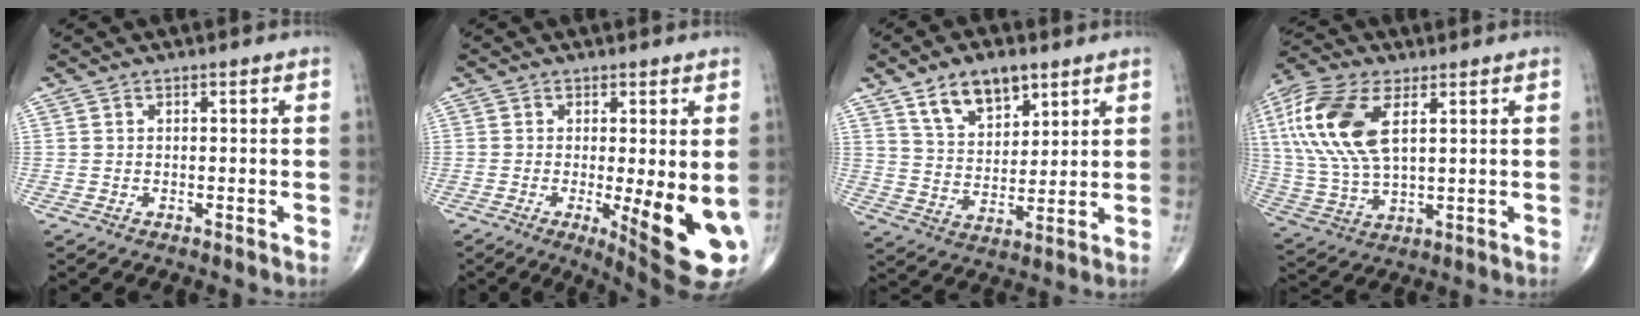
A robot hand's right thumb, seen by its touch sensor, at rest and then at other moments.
{"total": 12.3, "force": [-2.4, 2.9, 11.8], "torque": [-0.157, -0.028, -0.026]}
{"total": 11.0, "force": [6.6, 5.9, 6.4], "torque": [-0.087, -0.034, 0.123]}
{"total": 17.4, "force": [5.4, 8.5, 14.2], "torque": [-0.316, -0.003, 0.103]}